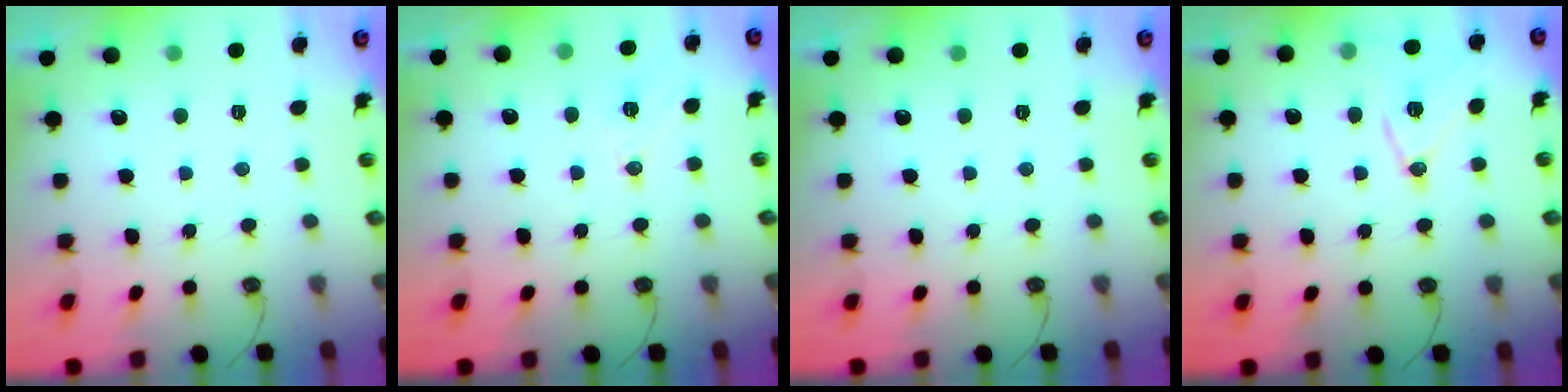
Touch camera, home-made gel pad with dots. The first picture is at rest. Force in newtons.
{"total": 7.8, "press": 7.2, "slide": 2.9}
{"total": 0.0}
{"total": 13.4, "press": 13.0, "slide": 3.5}